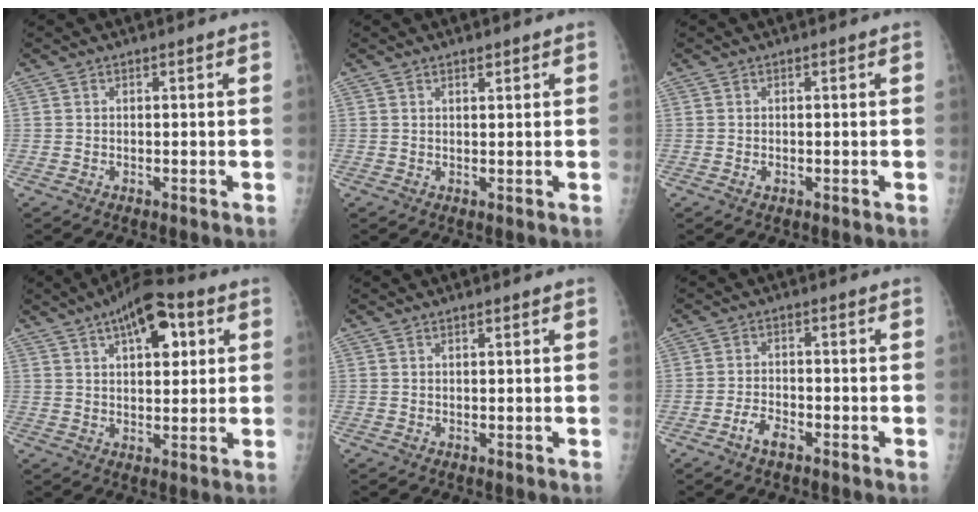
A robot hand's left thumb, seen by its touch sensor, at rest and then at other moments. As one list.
[{"total": 1.1, "force": [0.8, 0.3, 0.6], "torque": [-0.008, -0.005, 0.014]}, {"total": 0.8, "force": [-0.3, 0.5, 0.5], "torque": [-0.011, 0.006, -0.003]}, {"total": 11.6, "force": [4.8, 5.2, 9.2], "torque": [-0.112, 0.001, 0.069]}, {"total": 0.6, "force": [0.4, 0.1, 0.5], "torque": [-0.006, -0.001, 0.007]}, {"total": 3.6, "force": [-2.3, 1.6, 2.2], "torque": [-0.042, 0.018, -0.042]}]